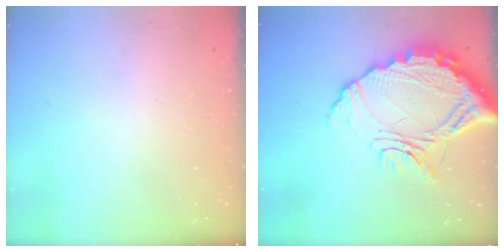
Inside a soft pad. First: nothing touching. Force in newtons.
{"total": 19.6, "press": 19.5, "slide": 1.7}